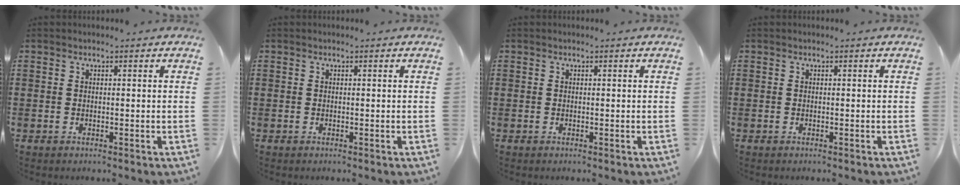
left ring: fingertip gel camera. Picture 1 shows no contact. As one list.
[{"total": 0.0}, {"total": 0.0}, {"total": 0.0}]